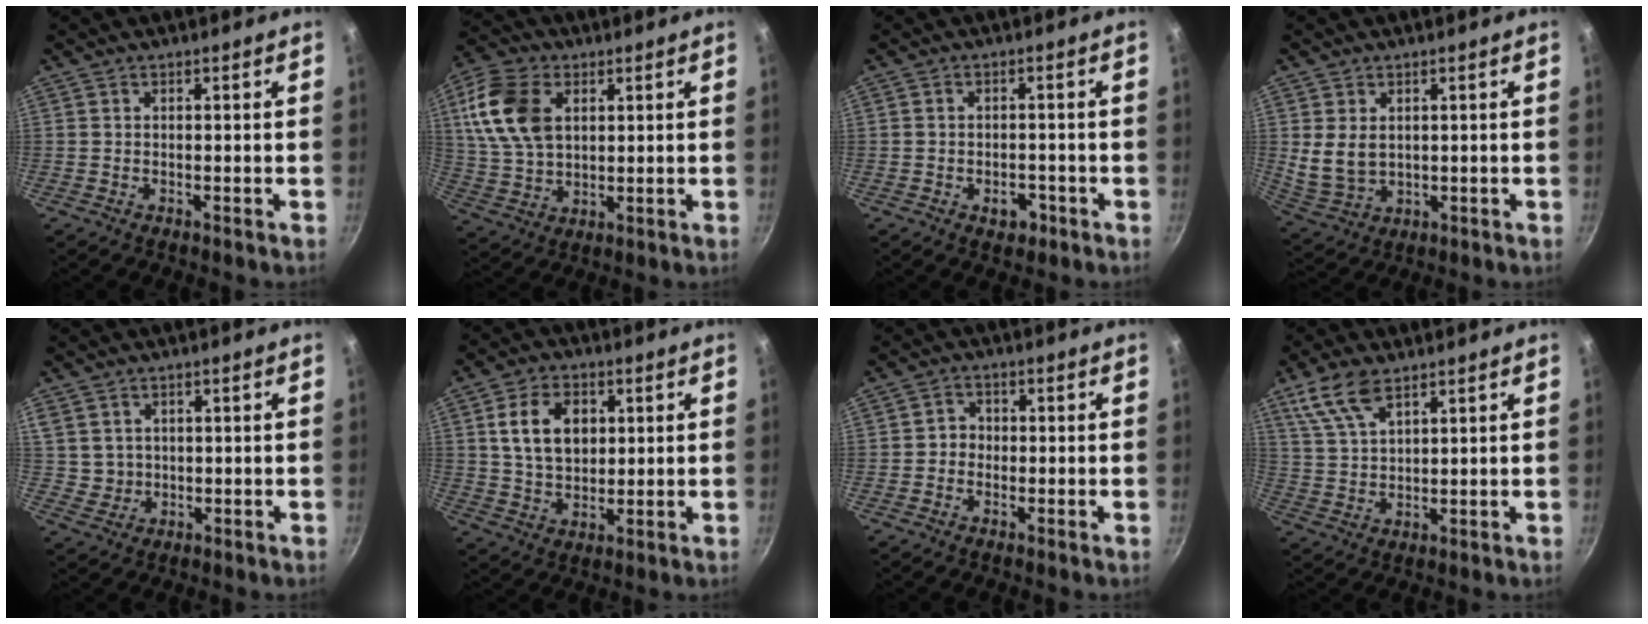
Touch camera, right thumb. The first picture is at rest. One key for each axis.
{"total": 13.8, "fx": 4.0, "fy": 9.1, "fz": 9.5, "tx": -0.172, "ty": -0.006, "tz": 0.079}
{"total": 3.4, "fx": -1.7, "fy": 2.3, "fz": 2.0, "tx": -0.016, "ty": 0.017, "tz": -0.017}
{"total": 6.7, "fx": 1.3, "fy": 4.7, "fz": 4.5, "tx": -0.079, "ty": -0.016, "tz": 0.041}
{"total": 3.6, "fx": 1.1, "fy": 3.2, "fz": 1.0, "tx": 0.001, "ty": 0.003, "tz": 0.027}
{"total": 10.7, "fx": 2.8, "fy": 7.5, "fz": 7.2, "tx": -0.104, "ty": -0.006, "tz": 0.051}
{"total": 2.5, "fx": -0.5, "fy": 2.3, "fz": 0.8, "tx": 0.003, "ty": 0.009, "tz": -0.012}
{"total": 8.4, "fx": 5.3, "fy": 3.5, "fz": 5.5, "tx": -0.110, "ty": -0.014, "tz": 0.115}